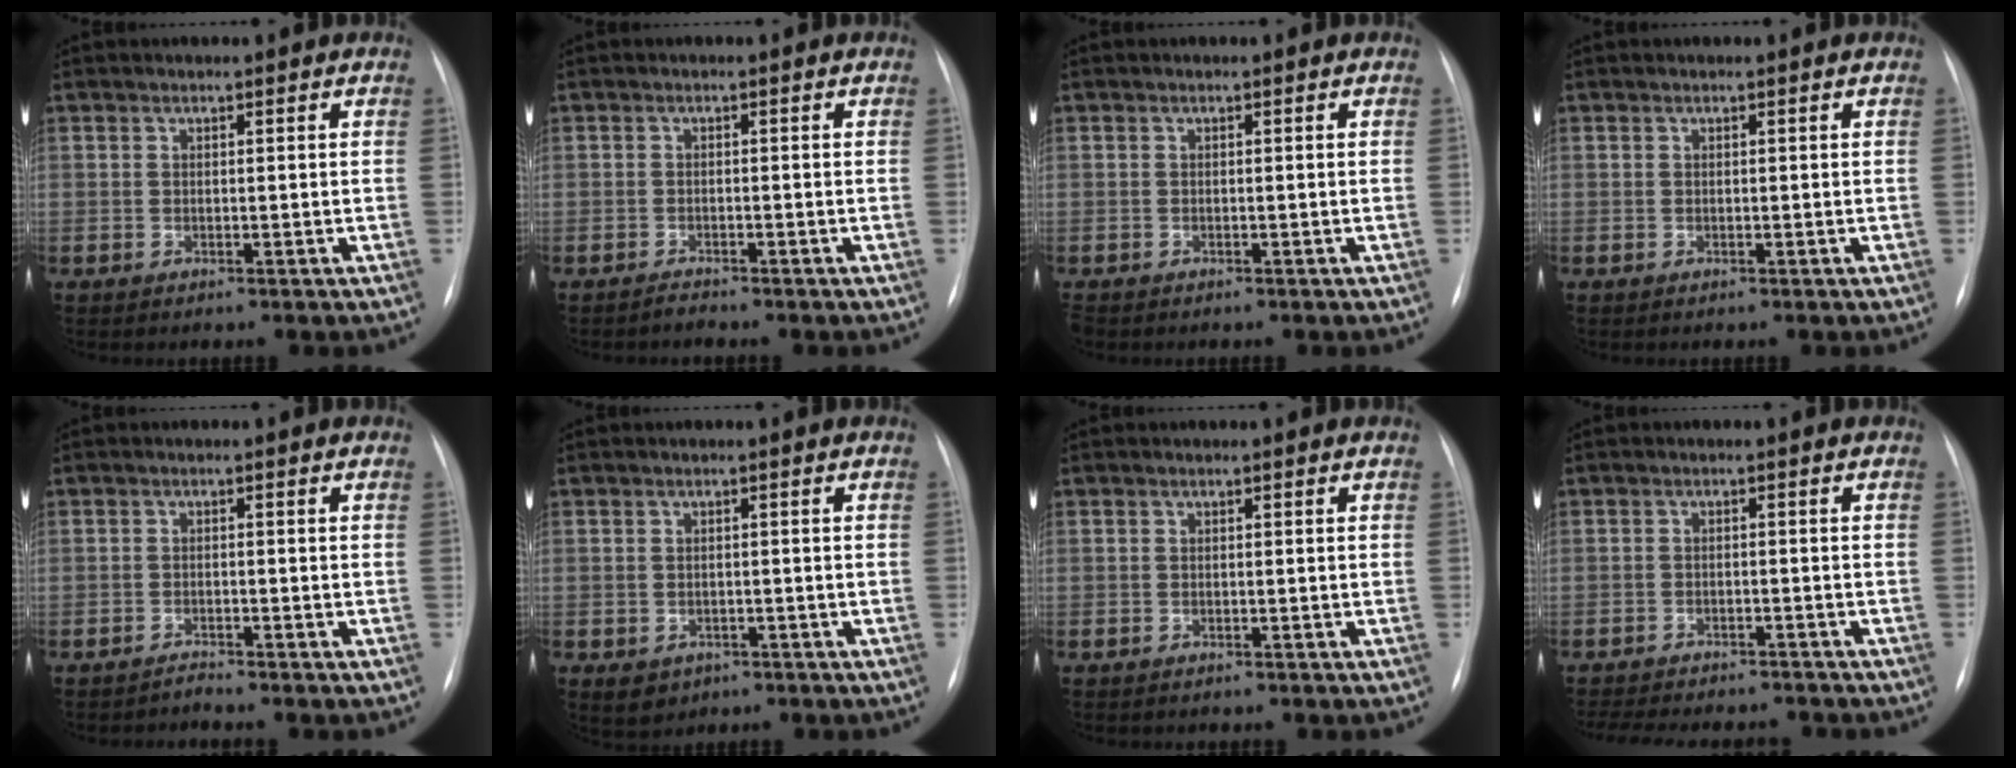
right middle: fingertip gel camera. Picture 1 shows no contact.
{"total": 0.9, "force": [-0.9, 0.0, 0.0], "torque": [0.000, -0.003, -0.013]}
{"total": 1.2, "force": [-0.9, 0.6, 0.4], "torque": [-0.006, -0.001, -0.012]}
{"total": 0.0}
{"total": 1.2, "force": [-1.1, -0.2, -0.3], "torque": [0.007, -0.006, -0.016]}
{"total": 3.5, "force": [-1.8, 2.9, 1.1], "torque": [-0.011, 0.001, -0.014]}
{"total": 0.9, "force": [-0.8, 0.3, 0.3], "torque": [-0.010, -0.001, -0.010]}
{"total": 14.1, "force": [-12.8, 3.5, 4.9], "torque": [-0.106, -0.005, -0.167]}